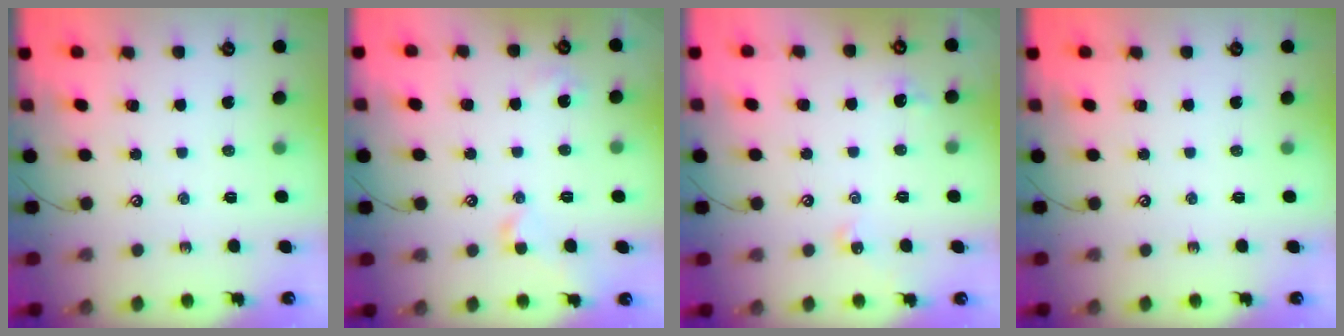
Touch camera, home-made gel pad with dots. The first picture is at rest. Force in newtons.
{"total": 2.3, "press": 2.2, "slide": 0.6}
{"total": 2.4, "press": 2.4, "slide": 0.5}
{"total": 0.0}